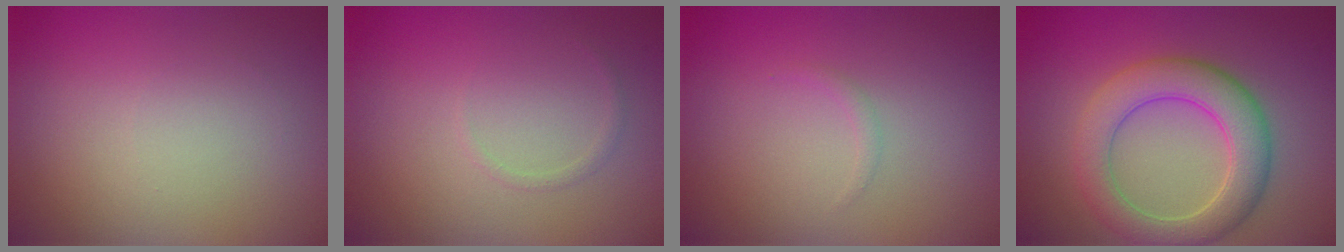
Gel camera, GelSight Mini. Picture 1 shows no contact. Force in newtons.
{"total": 0.6, "press": 0.6, "slide": 0.1}
{"total": 0.6, "press": 0.6, "slide": 0.1}
{"total": 5.9, "press": 5.8, "slide": 0.5}